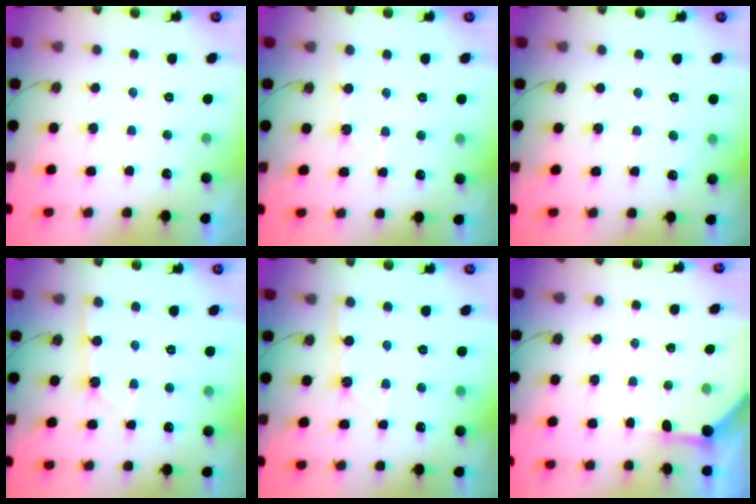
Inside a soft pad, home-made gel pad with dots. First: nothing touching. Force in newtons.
{"total": 2.6, "press": 2.6, "slide": 0.3}
{"total": 2.8, "press": 2.8, "slide": 0.4}
{"total": 2.6, "press": 2.6, "slide": 0.2}
{"total": 1.3, "press": 1.3, "slide": 0.1}
{"total": 3.7, "press": 3.7, "slide": 0.4}